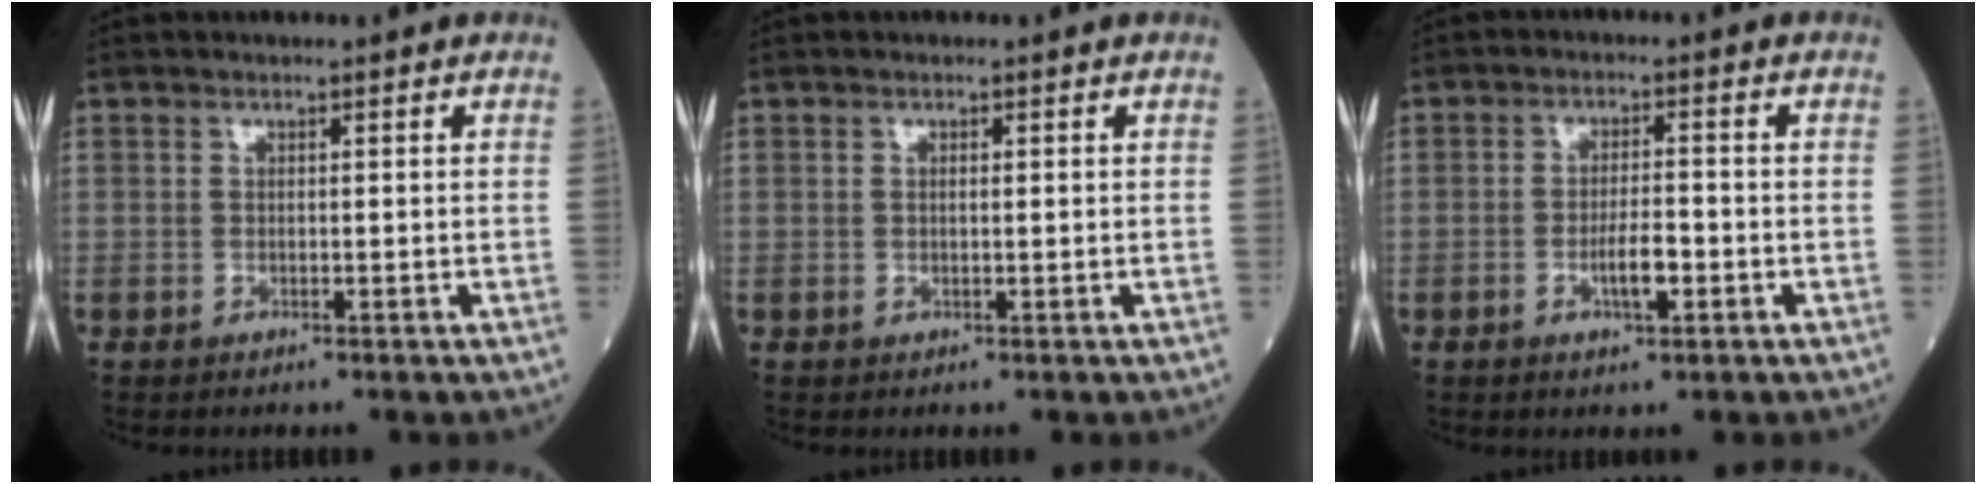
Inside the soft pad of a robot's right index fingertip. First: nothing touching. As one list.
[{"total": 0.6, "force": [0.1, 0.2, 0.6], "torque": [-0.013, 0.001, 0.002]}, {"total": 4.2, "force": [-1.6, 0.9, 3.8], "torque": [-0.066, 0.001, -0.028]}]